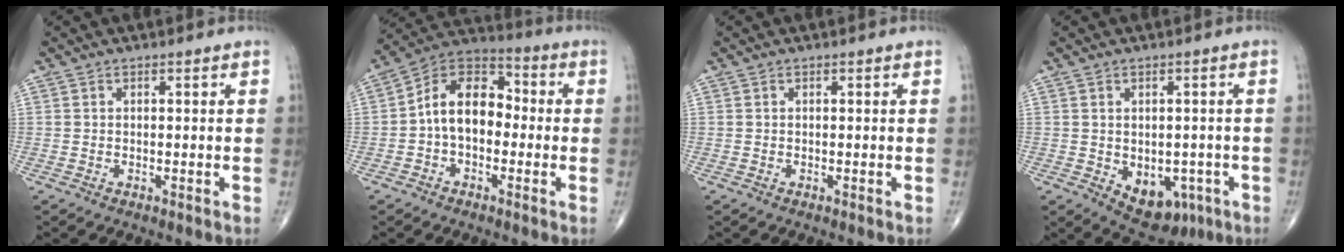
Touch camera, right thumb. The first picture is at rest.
{"total": 12.4, "force": [-1.1, 8.4, 9.0], "torque": [-0.126, 0.041, -0.036]}
{"total": 0.0}
{"total": 8.9, "force": [-3.0, 6.1, 5.8], "torque": [-0.043, 0.011, -0.026]}